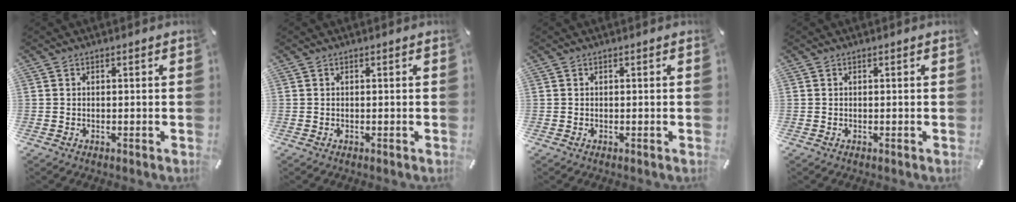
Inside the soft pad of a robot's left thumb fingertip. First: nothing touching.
{"total": 0.0}
{"total": 0.0}
{"total": 0.0}